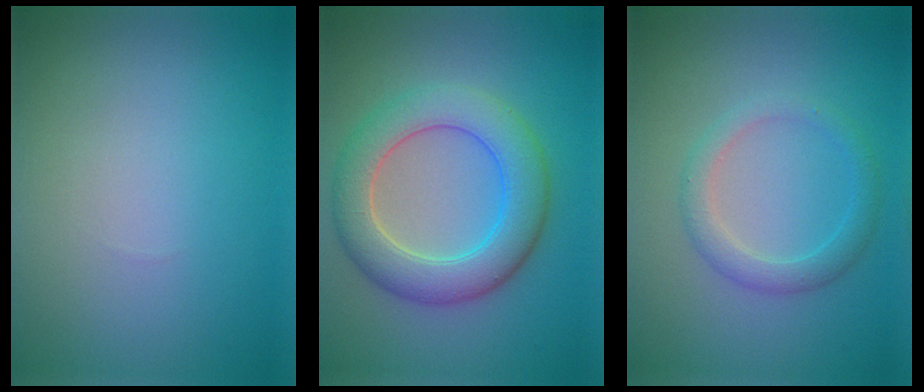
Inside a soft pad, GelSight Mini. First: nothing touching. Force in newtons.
{"total": 6.6, "press": 6.6, "slide": 0.4}
{"total": 2.4, "press": 2.4, "slide": 0.1}